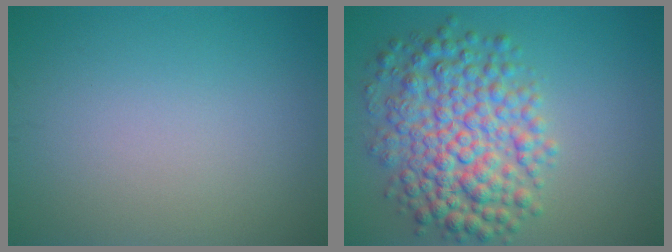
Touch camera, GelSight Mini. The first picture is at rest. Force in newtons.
{"total": 7.7, "press": 7.7, "slide": 0.1}